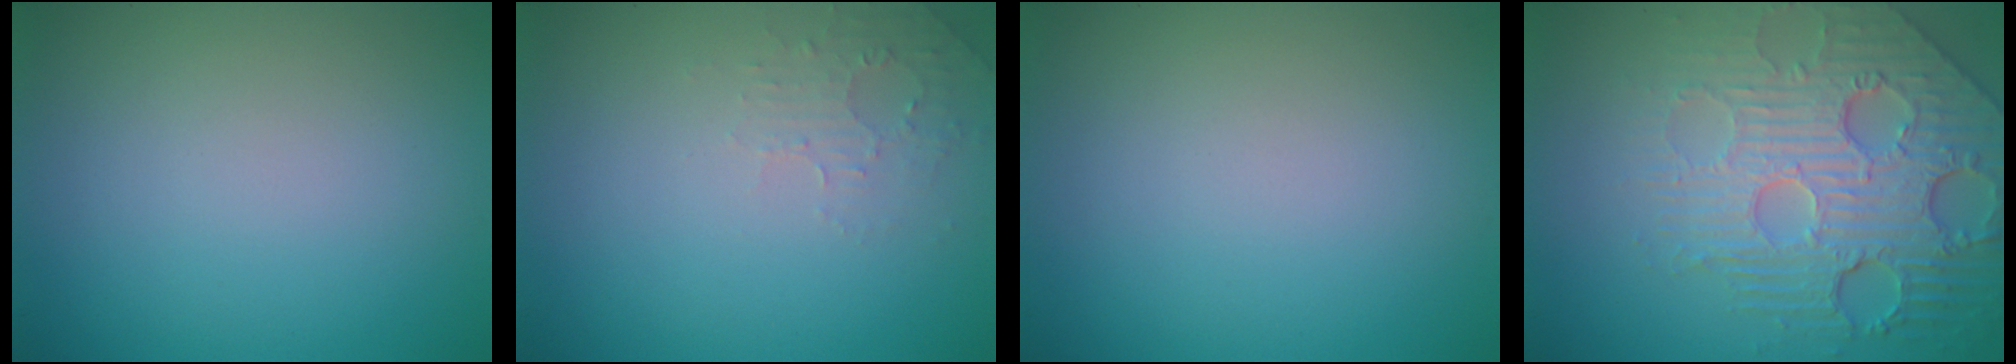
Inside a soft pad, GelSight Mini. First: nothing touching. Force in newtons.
{"total": 1.6, "press": 1.6, "slide": 0.4}
{"total": 0.0}
{"total": 7.7, "press": 5.6, "slide": 5.3}